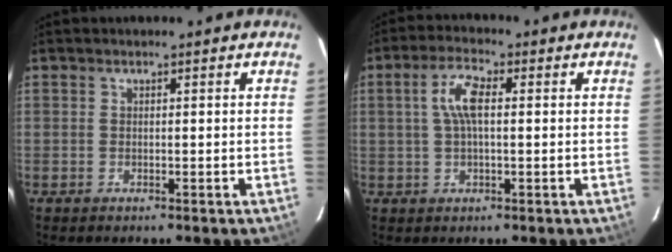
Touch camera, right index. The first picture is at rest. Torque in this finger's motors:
{"motor_torque": [0.68, -0.04, 0.42, 0.13]}